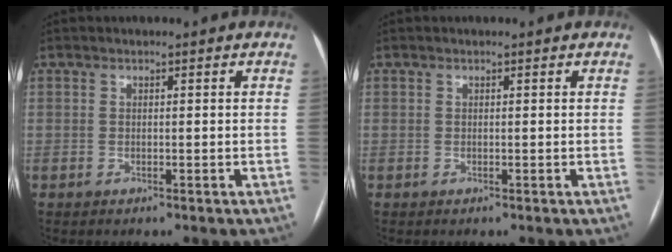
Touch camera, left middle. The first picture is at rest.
{"total": 0.0}